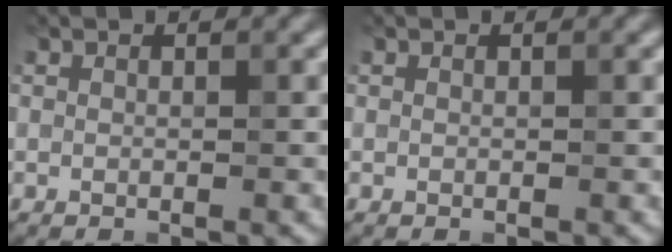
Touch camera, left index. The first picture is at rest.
{"total": 0.0}